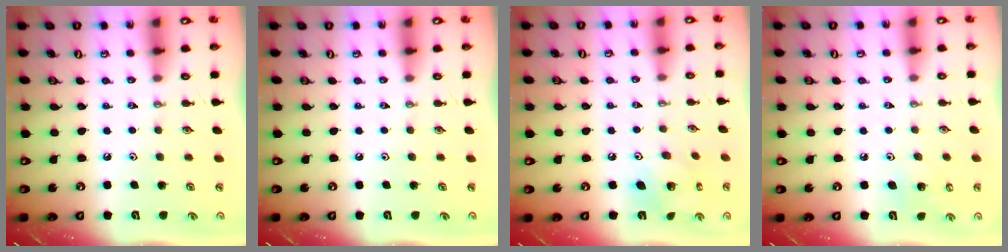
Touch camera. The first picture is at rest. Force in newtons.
{"total": 0.0}
{"total": 8.9, "press": 8.9, "slide": 0.2}
{"total": 6.4, "press": 6.3, "slide": 0.6}